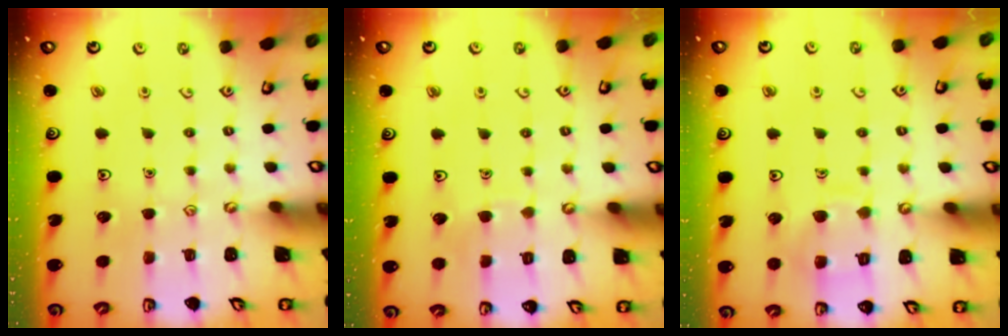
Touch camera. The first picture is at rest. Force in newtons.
{"total": 4.4, "press": 4.4, "slide": 0.4}
{"total": 9.0, "press": 9.0, "slide": 0.8}